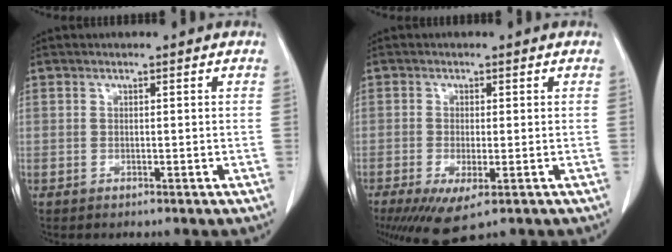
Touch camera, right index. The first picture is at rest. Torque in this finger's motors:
{"motor_torque": [1.19, -0.72, 0.58, 0.16]}